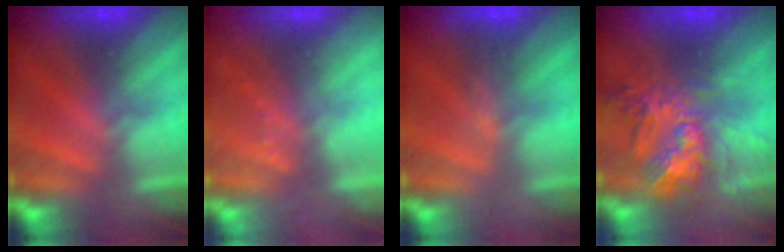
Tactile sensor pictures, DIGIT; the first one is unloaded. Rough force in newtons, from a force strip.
{"total": 2.3}
{"total": 4.4}
{"total": 5.6}